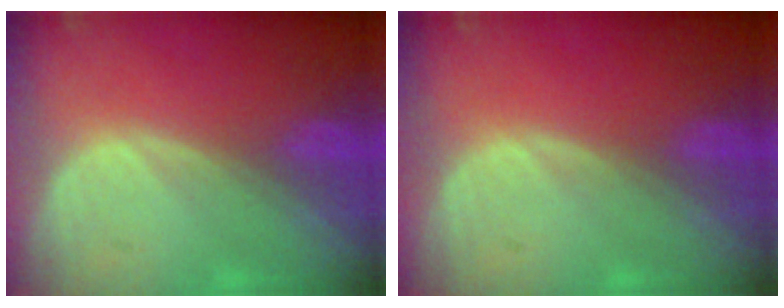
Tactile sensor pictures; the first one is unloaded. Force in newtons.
{"total": 0.0}